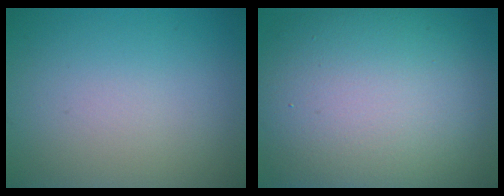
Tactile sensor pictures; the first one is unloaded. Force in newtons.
{"total": 15.1, "press": 15.1, "slide": 0.9}